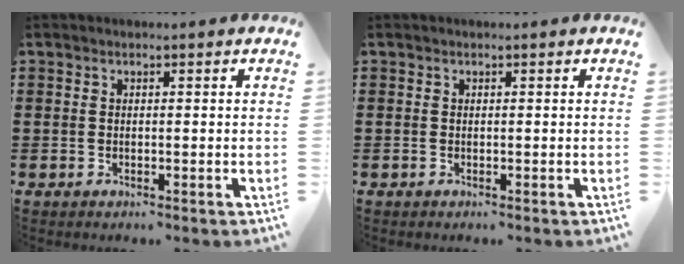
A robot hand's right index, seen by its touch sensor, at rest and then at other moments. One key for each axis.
{"total": 0.0}